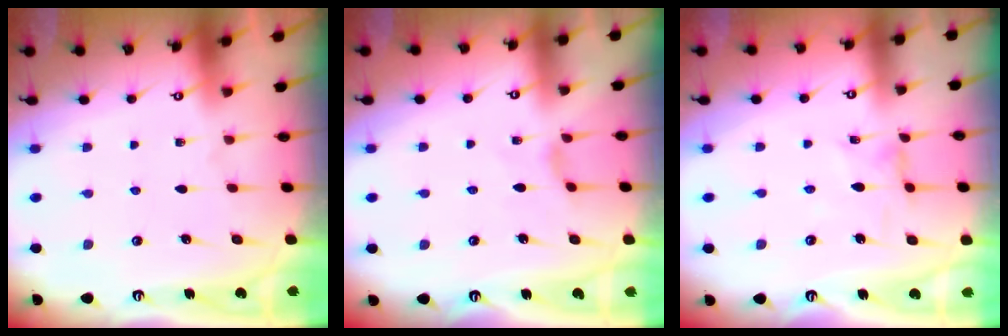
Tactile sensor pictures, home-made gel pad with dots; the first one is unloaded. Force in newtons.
{"total": 1.7, "press": 1.6, "slide": 0.4}
{"total": 1.8, "press": 1.7, "slide": 0.3}